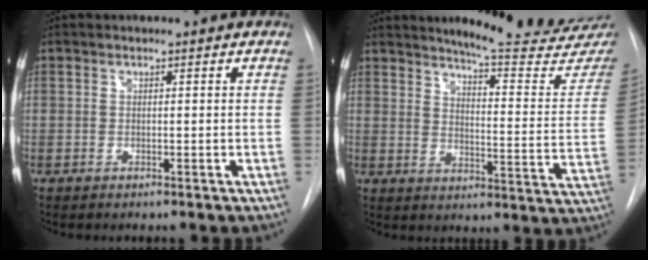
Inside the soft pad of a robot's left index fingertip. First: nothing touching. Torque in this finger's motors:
{"motor_torque": [0.95, -1.18, 0.12, 0.02]}